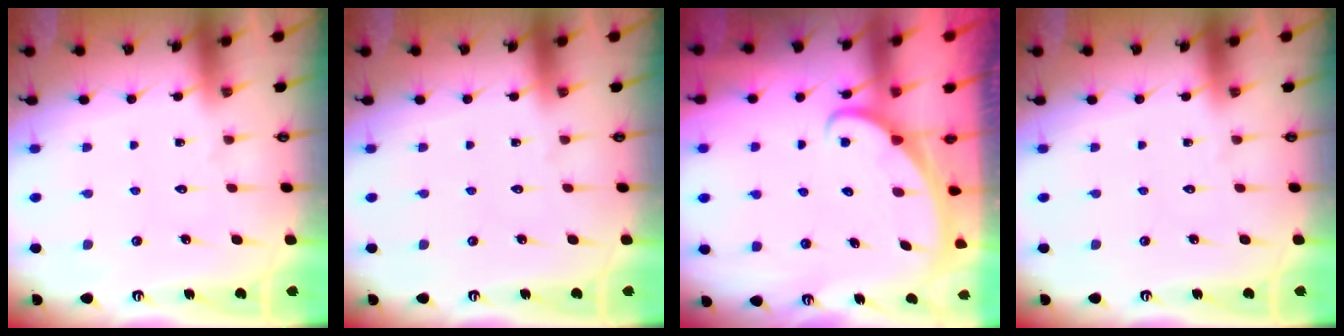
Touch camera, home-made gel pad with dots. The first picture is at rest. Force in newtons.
{"total": 0.0}
{"total": 2.2, "press": 2.2, "slide": 0.1}
{"total": 0.0}